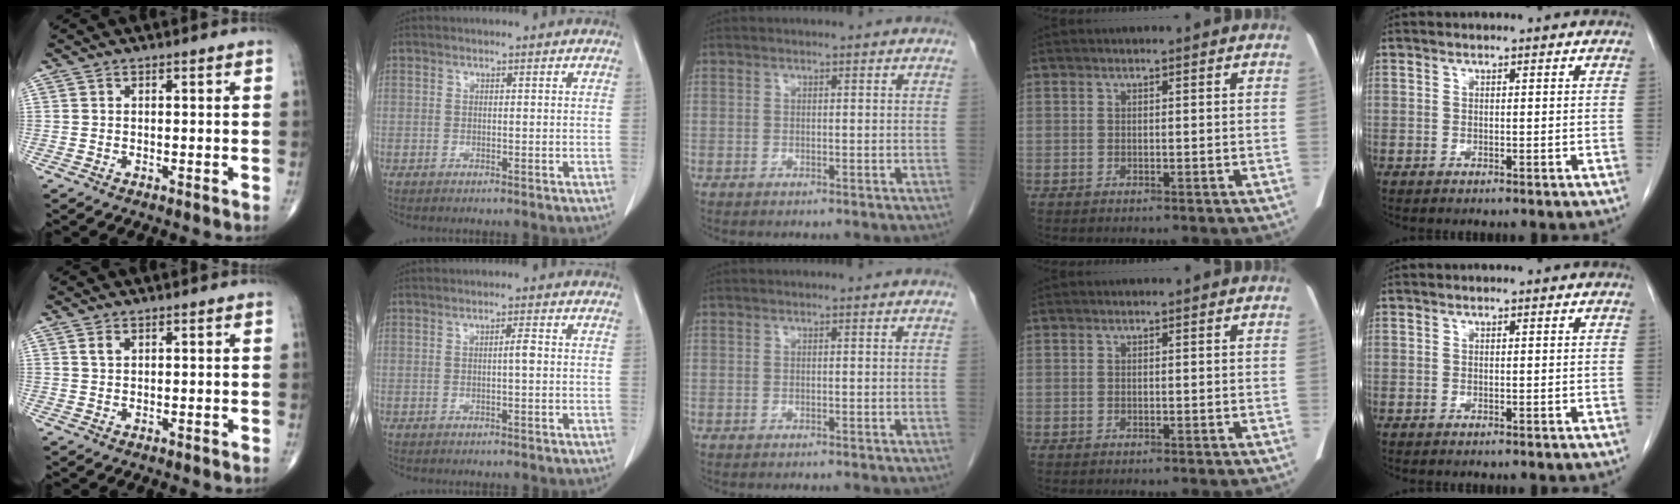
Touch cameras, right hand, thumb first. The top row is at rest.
{"thumb": {"total": 1.4, "force": [0.8, 0.8, 0.9], "torque": [-0.018, 0.003, 0.017]}, "index": {"total": 1.4, "force": [-0.1, 0.0, 1.4], "torque": [-0.024, 0.002, -0.001]}}